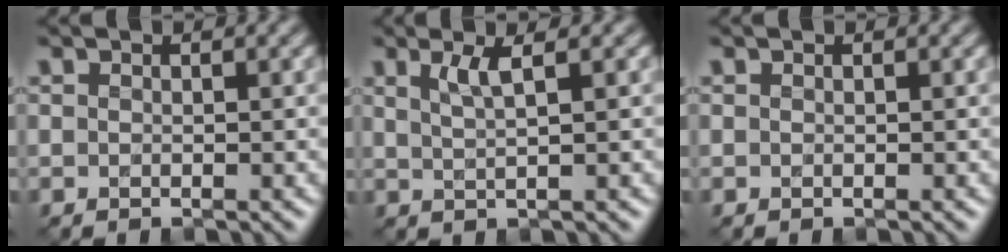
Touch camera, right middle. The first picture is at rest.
{"total": 2.1, "force": [1.0, 0.3, 1.8], "torque": [-0.034, -0.006, 0.022]}
{"total": 0.0}